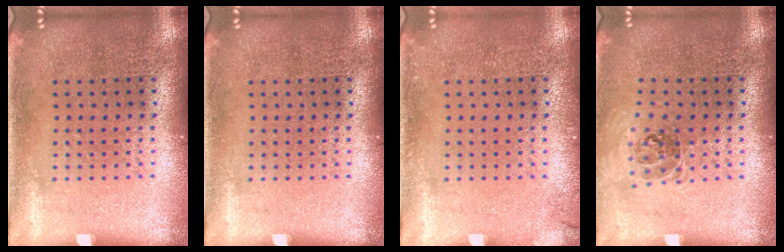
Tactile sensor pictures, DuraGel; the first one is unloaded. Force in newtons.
{"total": 0.0}
{"total": 0.9, "press": 0.9, "slide": 0.1}
{"total": 1.0, "press": 0.8, "slide": 0.5}